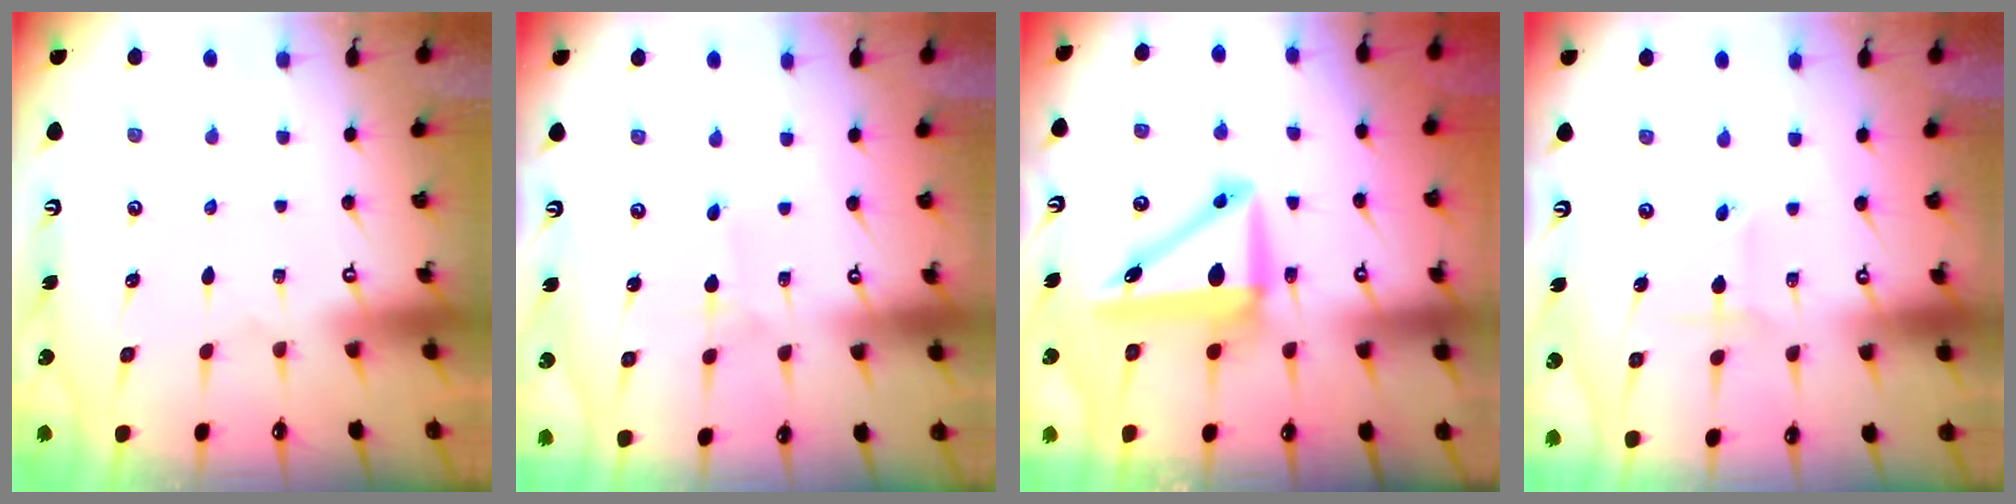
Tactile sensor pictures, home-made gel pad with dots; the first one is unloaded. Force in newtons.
{"total": 0.7, "press": 0.7, "slide": 0.0}
{"total": 10.3, "press": 10.1, "slide": 2.1}
{"total": 2.7, "press": 2.7, "slide": 0.1}